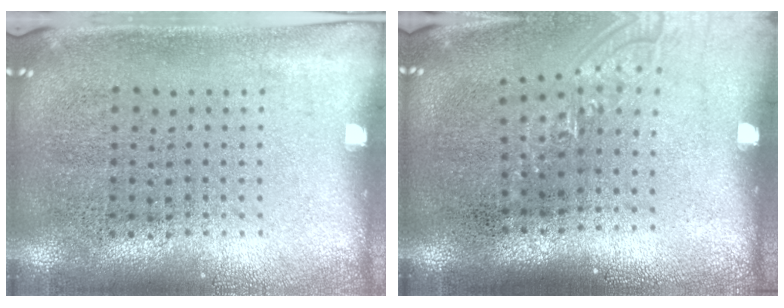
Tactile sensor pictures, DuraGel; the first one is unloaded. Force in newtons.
{"total": 1.1, "press": 0.9, "slide": 0.6}